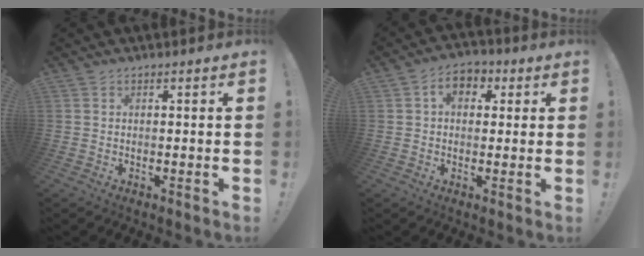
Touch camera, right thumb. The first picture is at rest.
{"total": 7.0, "force": [1.8, 5.2, 4.3], "torque": [-0.058, 0.005, 0.031]}